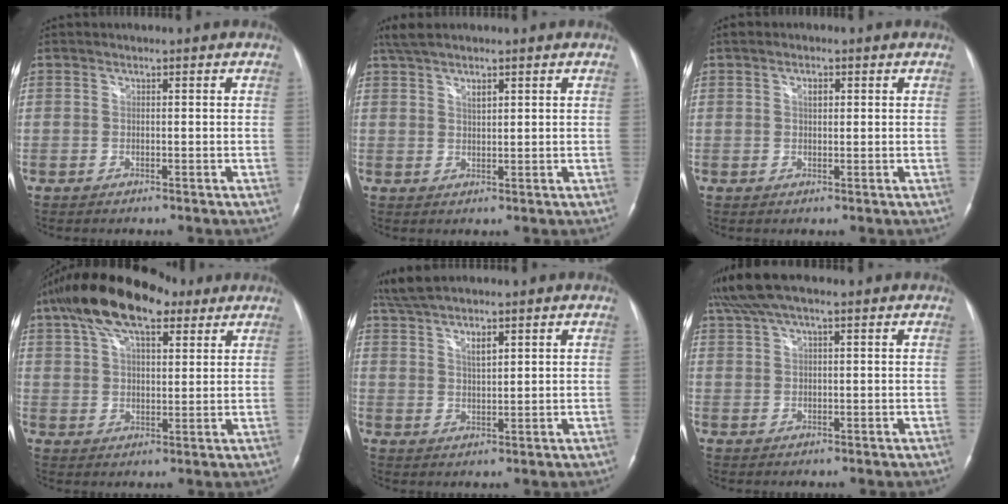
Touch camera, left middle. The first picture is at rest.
{"total": 4.9, "force": [3.2, 1.1, 3.5], "torque": [-0.077, 0.011, 0.060]}
{"total": 1.8, "force": [0.7, 0.9, 1.4], "torque": [-0.030, 0.002, 0.011]}
{"total": 14.8, "force": [9.8, 5.6, 9.6], "torque": [-0.190, 0.046, 0.175]}
{"total": 7.0, "force": [5.0, 1.2, 4.7], "torque": [-0.103, 0.012, 0.094]}
{"total": 8.0, "force": [5.6, 1.9, 5.3], "torque": [-0.111, 0.043, 0.103]}